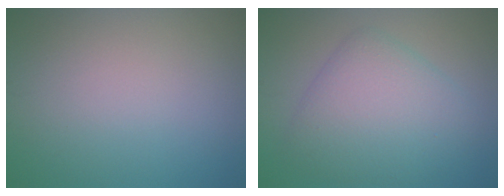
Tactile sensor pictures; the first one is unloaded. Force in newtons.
{"total": 6.5, "press": 6.5, "slide": 0.1}